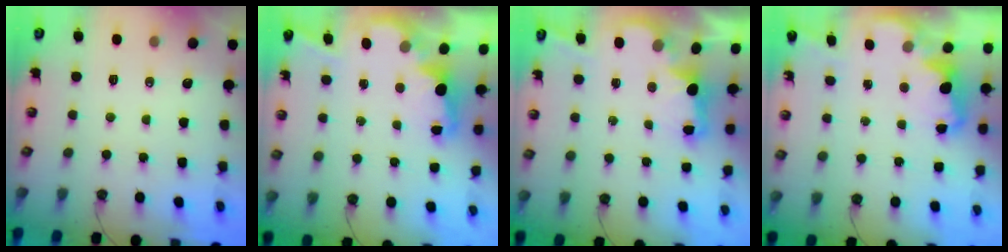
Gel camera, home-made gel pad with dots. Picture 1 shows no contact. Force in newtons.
{"total": 2.9, "press": 2.8, "slide": 0.5}
{"total": 2.5, "press": 2.3, "slide": 0.8}
{"total": 2.5, "press": 2.5, "slide": 0.5}